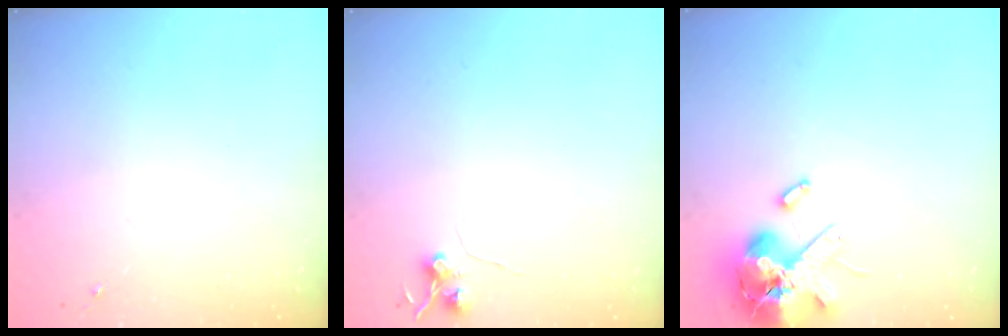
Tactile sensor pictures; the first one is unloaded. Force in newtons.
{"total": 5.8, "press": 5.8, "slide": 0.7}
{"total": 13.6, "press": 13.5, "slide": 2.2}